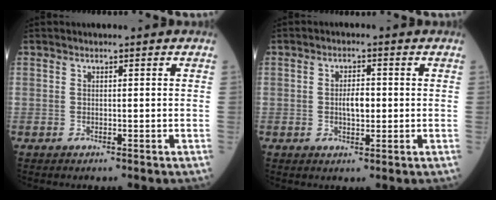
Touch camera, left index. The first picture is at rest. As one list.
[{"total": 3.3, "force": [-0.1, 1.4, 3.0], "torque": [-0.054, 0.003, -0.003]}]